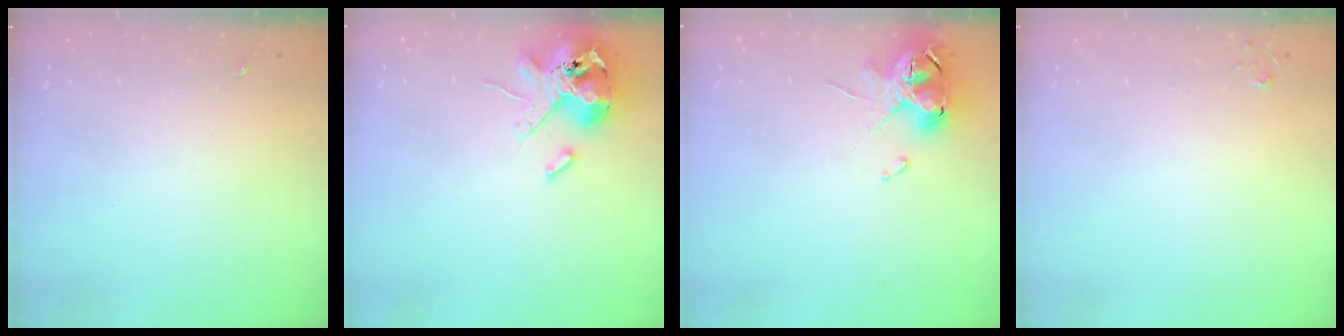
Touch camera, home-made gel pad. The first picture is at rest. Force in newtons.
{"total": 14.2, "press": 14.0, "slide": 2.4}
{"total": 11.5, "press": 11.4, "slide": 1.5}
{"total": 2.8, "press": 2.8, "slide": 0.3}